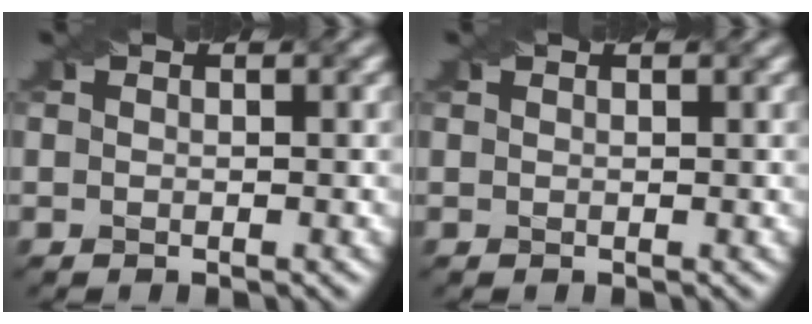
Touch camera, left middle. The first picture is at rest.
{"total": 0.6, "force": [0.5, 0.1, 0.2], "torque": [-0.005, -0.001, 0.005]}